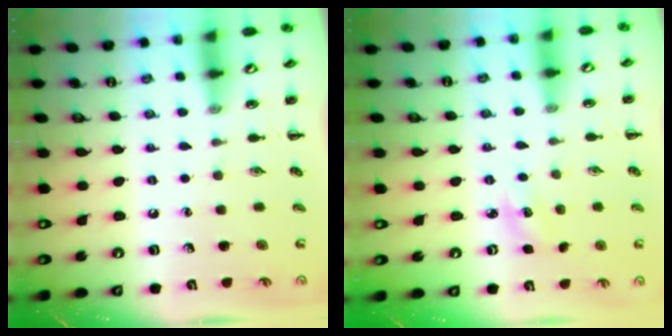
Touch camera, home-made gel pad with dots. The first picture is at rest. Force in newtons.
{"total": 3.9, "press": 3.7, "slide": 1.1}